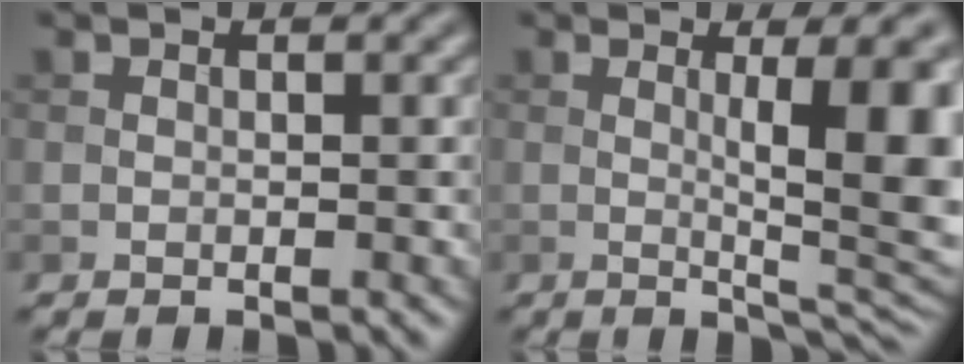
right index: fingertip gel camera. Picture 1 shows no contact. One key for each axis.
{"total": 9.5, "fx": 0.9, "fy": 2.1, "fz": 9.3, "tx": -0.126, "ty": -0.007, "tz": 0.018}